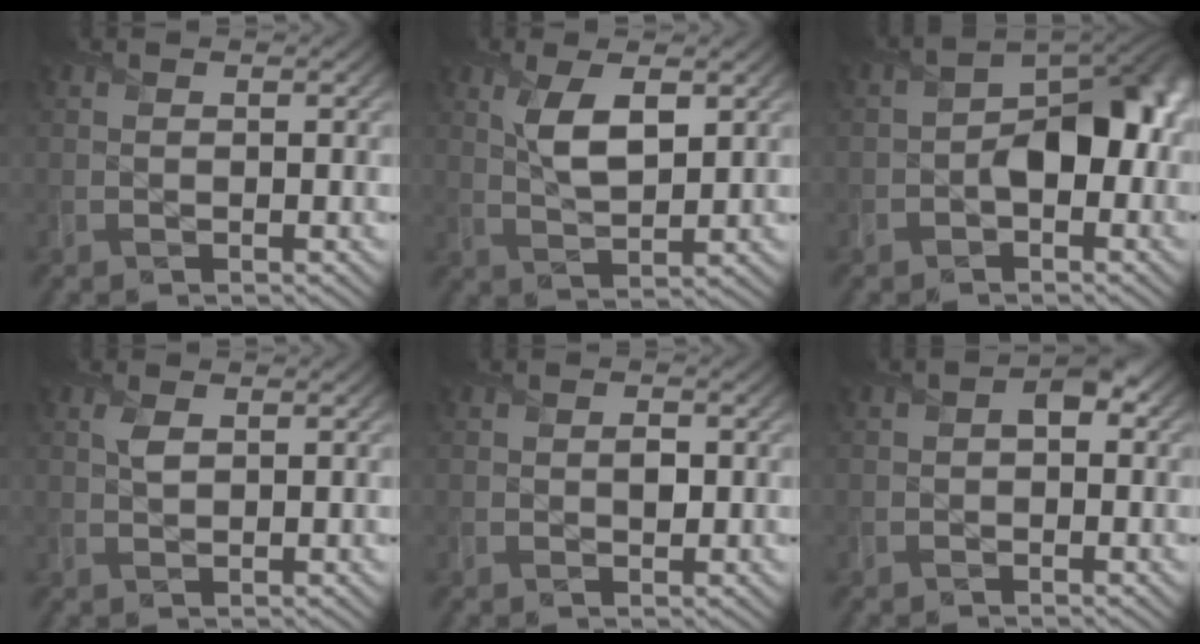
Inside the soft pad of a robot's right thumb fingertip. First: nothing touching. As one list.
[{"total": 5.6, "force": [2.1, 2.3, 4.6], "torque": [-0.100, -0.002, 0.042]}, {"total": 7.0, "force": [-1.1, 4.3, 5.4], "torque": [-0.070, 0.009, -0.023]}, {"total": 1.5, "force": [0.6, 0.7, 1.1], "torque": [-0.028, 0.002, 0.013]}, {"total": 1.4, "force": [-0.1, 1.1, 0.9], "torque": [-0.012, -0.005, -0.003]}, {"total": 2.2, "force": [-0.2, 1.6, 1.5], "torque": [-0.020, -0.002, -0.010]}]